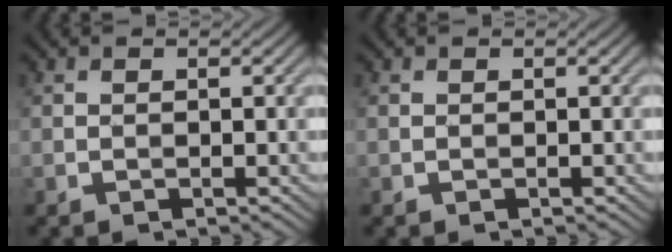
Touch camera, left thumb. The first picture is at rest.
{"total": 0.0}